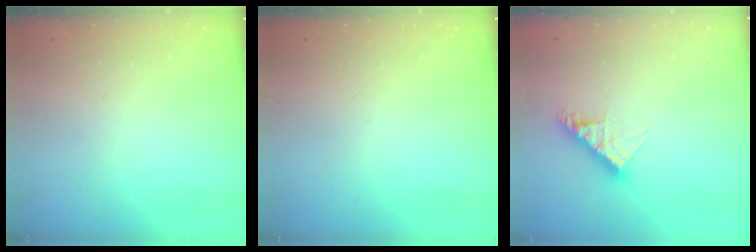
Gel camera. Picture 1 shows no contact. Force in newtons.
{"total": 0.0}
{"total": 9.0, "press": 9.0, "slide": 0.6}